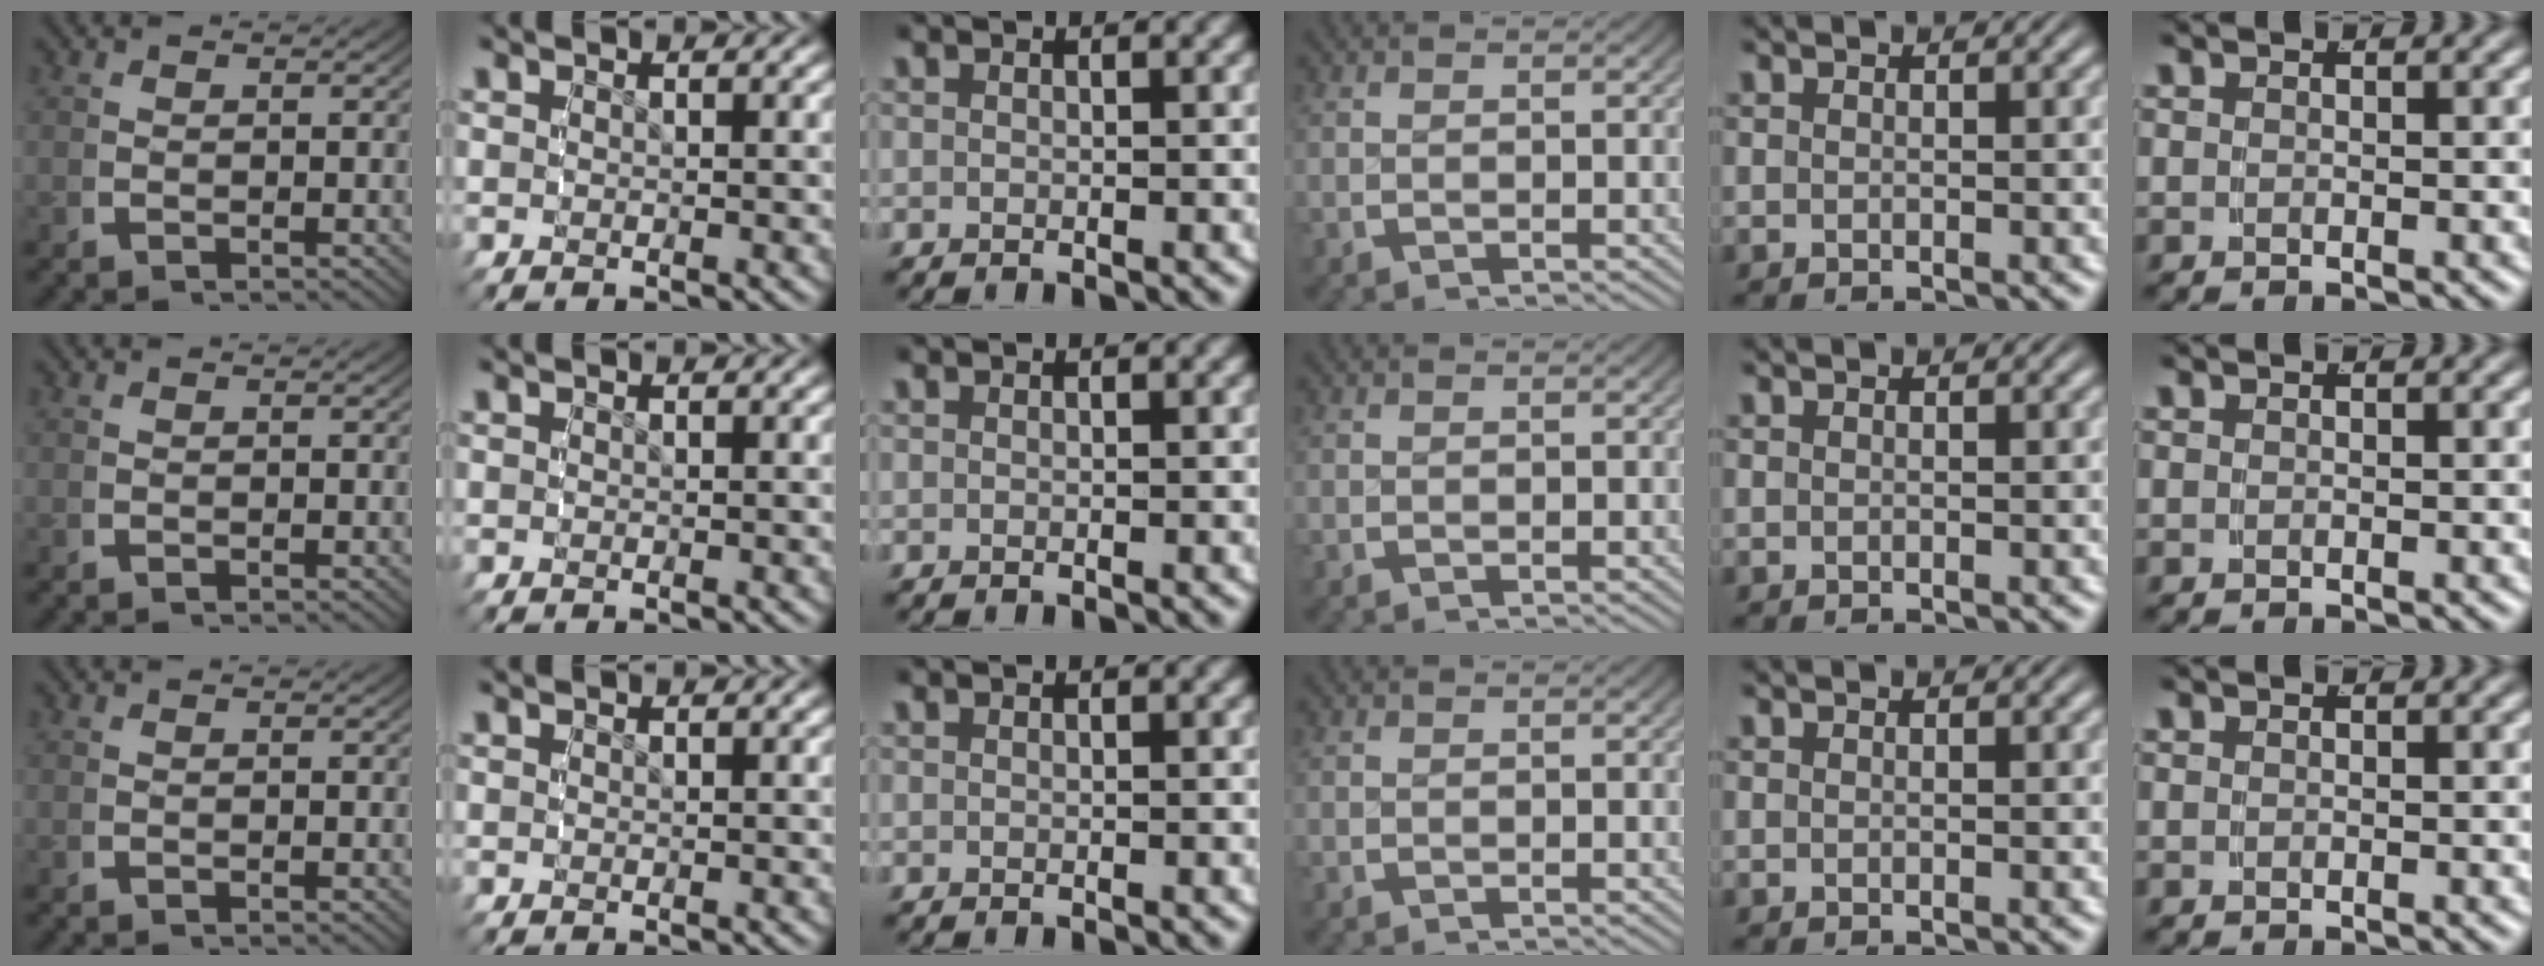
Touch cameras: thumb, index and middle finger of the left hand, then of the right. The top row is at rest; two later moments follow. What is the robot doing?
{"motion": "reach", "object": "shoes"}